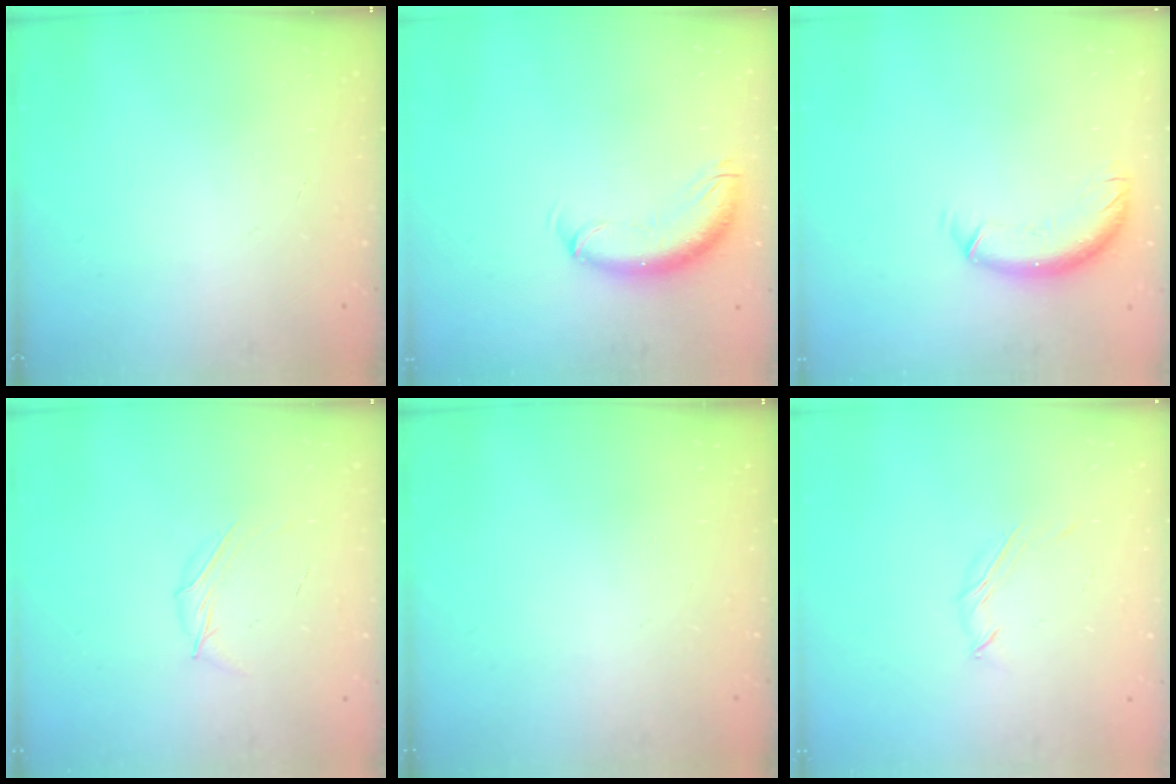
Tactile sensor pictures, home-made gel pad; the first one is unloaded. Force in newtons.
{"total": 10.6, "press": 10.4, "slide": 2.2}
{"total": 10.0, "press": 9.9, "slide": 1.9}
{"total": 5.2, "press": 5.1, "slide": 1.0}
{"total": 0.0}
{"total": 3.6, "press": 3.5, "slide": 0.8}